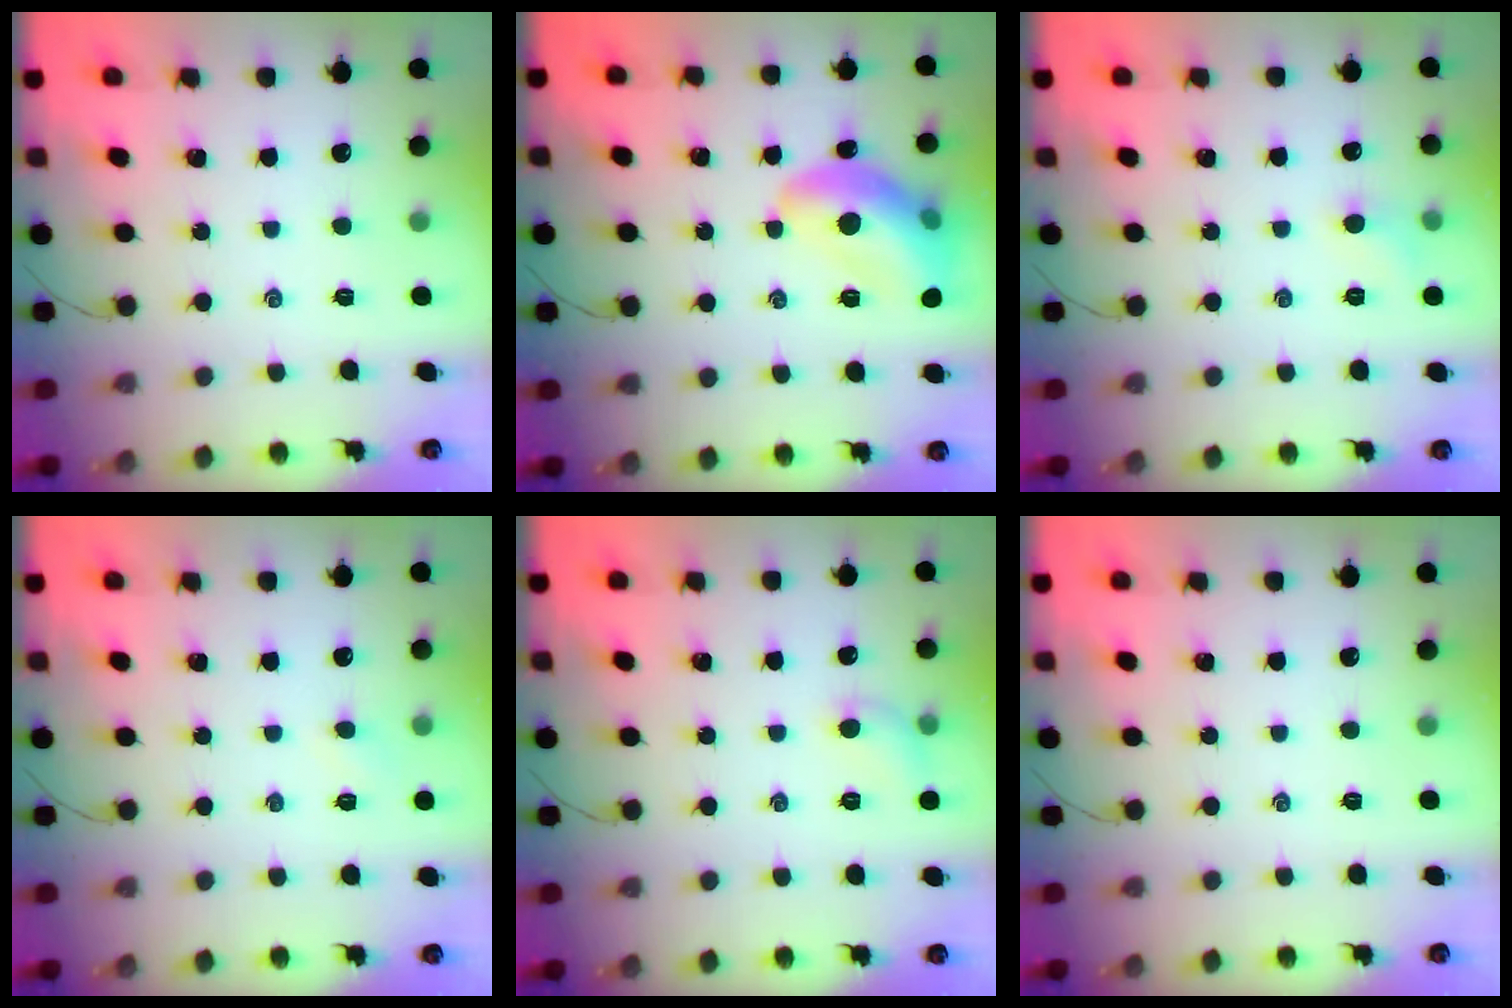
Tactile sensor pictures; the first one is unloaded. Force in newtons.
{"total": 15.5, "press": 15.4, "slide": 1.6}
{"total": 4.7, "press": 4.4, "slide": 1.5}
{"total": 3.0, "press": 2.9, "slide": 0.8}
{"total": 5.5, "press": 5.4, "slide": 1.1}
{"total": 0.0}